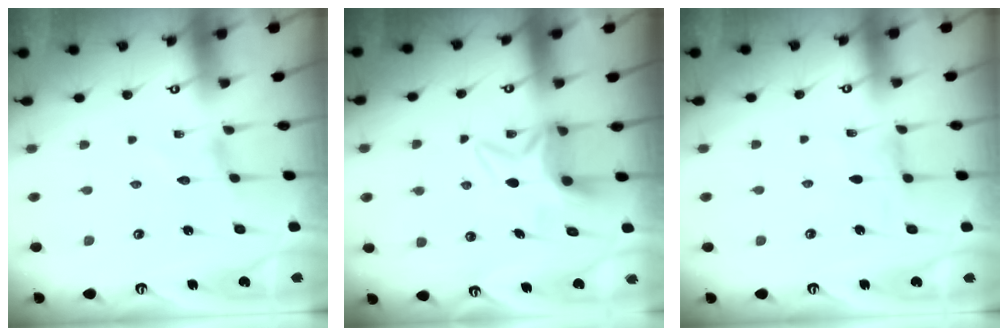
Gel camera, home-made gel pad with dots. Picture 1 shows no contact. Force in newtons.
{"total": 6.7, "press": 6.7, "slide": 0.5}
{"total": 1.7, "press": 1.6, "slide": 0.1}